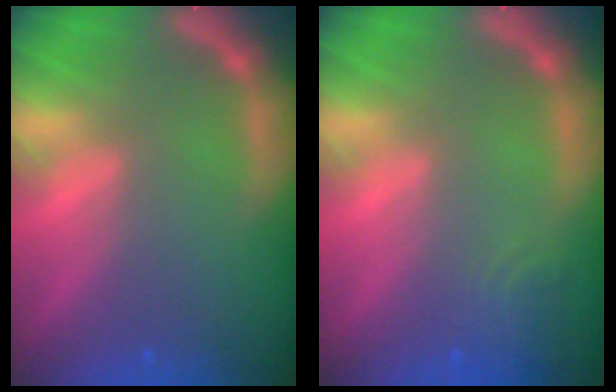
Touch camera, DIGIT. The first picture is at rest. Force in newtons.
{"total": 2.4}